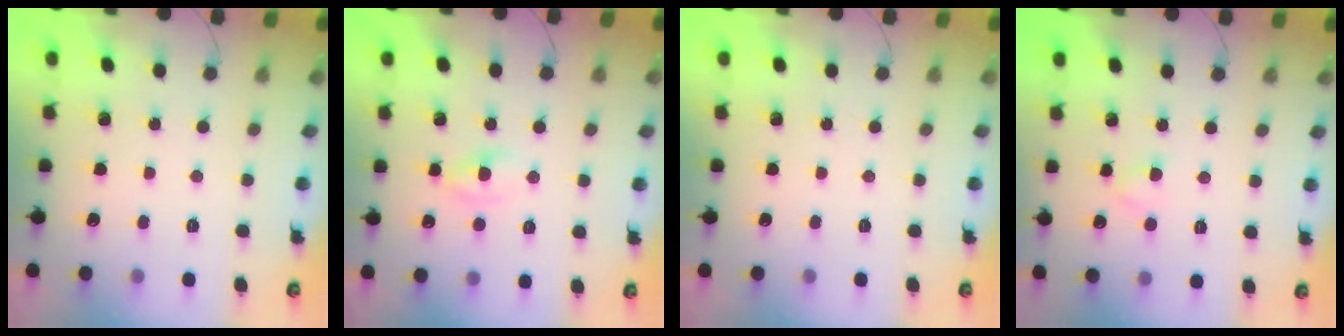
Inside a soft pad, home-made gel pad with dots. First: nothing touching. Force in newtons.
{"total": 1.8, "press": 1.5, "slide": 1.0}
{"total": 0.0}
{"total": 2.7, "press": 2.5, "slide": 1.1}